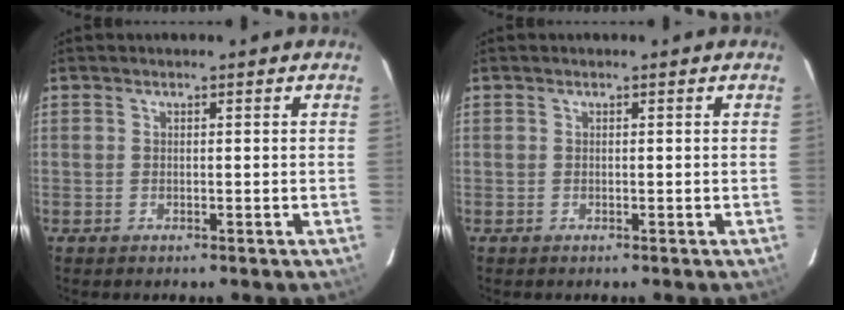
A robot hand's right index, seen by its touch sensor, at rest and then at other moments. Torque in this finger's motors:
{"motor_torque": [0.14, 0.10, -0.03, 0.01]}